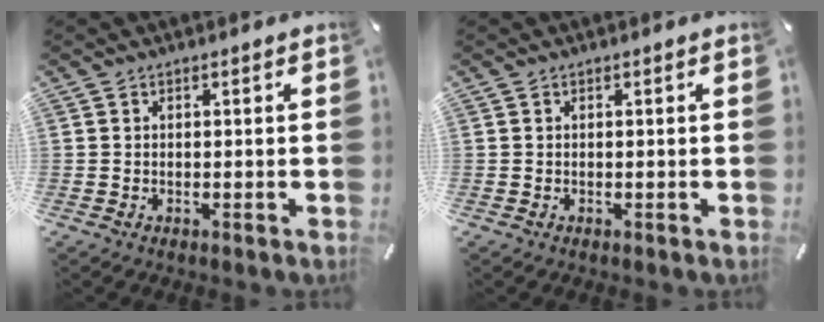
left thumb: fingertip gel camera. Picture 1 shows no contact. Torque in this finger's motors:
{"motor_torque": [-0.04, -0.03, 0.00, 0.00, -0.02]}